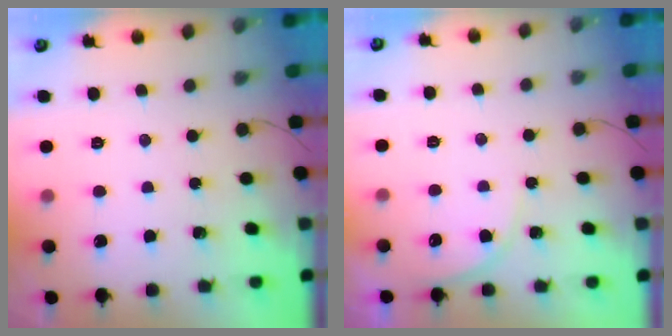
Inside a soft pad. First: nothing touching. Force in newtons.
{"total": 4.8, "press": 4.7, "slide": 0.4}